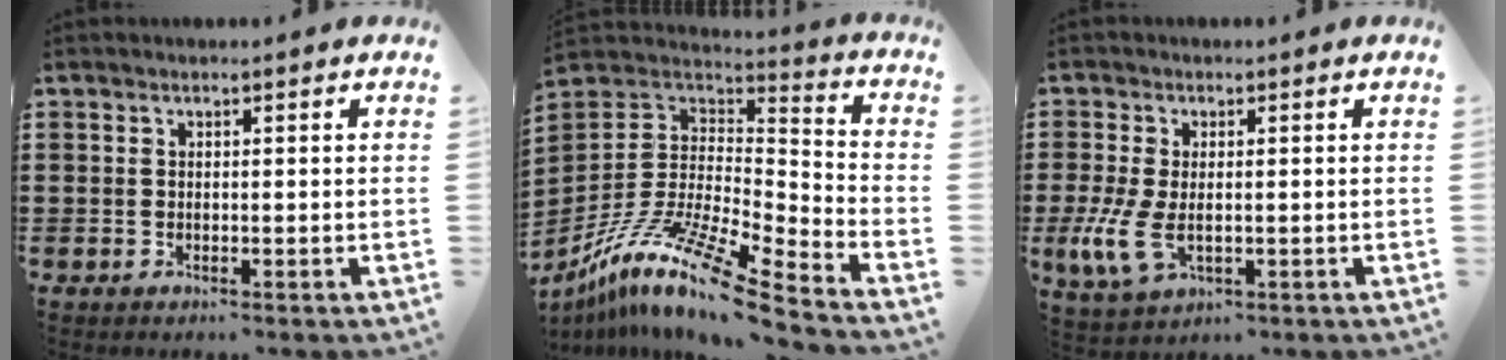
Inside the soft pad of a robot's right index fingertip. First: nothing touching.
{"total": 13.5, "force": [-9.5, 2.1, 9.4], "torque": [-0.195, 0.007, -0.185]}
{"total": 6.4, "force": [-1.1, 3.5, 5.2], "torque": [-0.133, -0.010, -0.025]}